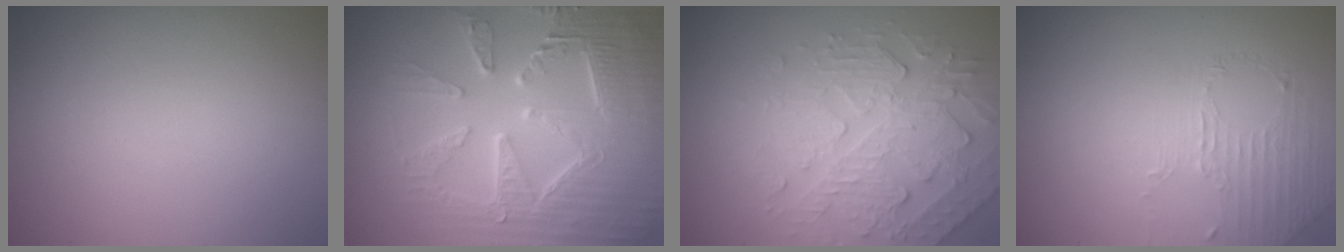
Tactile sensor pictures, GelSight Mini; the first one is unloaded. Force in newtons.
{"total": 9.0, "press": 6.5, "slide": 6.3}
{"total": 4.9, "press": 3.7, "slide": 3.1}
{"total": 1.4, "press": 0.6, "slide": 1.2}